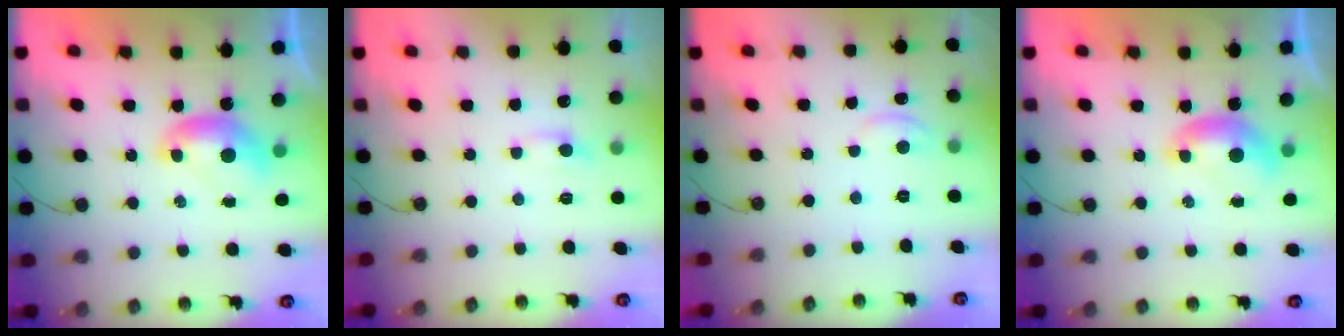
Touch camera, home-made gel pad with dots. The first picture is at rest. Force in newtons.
{"total": 0.7, "press": 0.3, "slide": 0.6}
{"total": 2.6, "press": 2.6, "slide": 0.3}
{"total": 0.0}